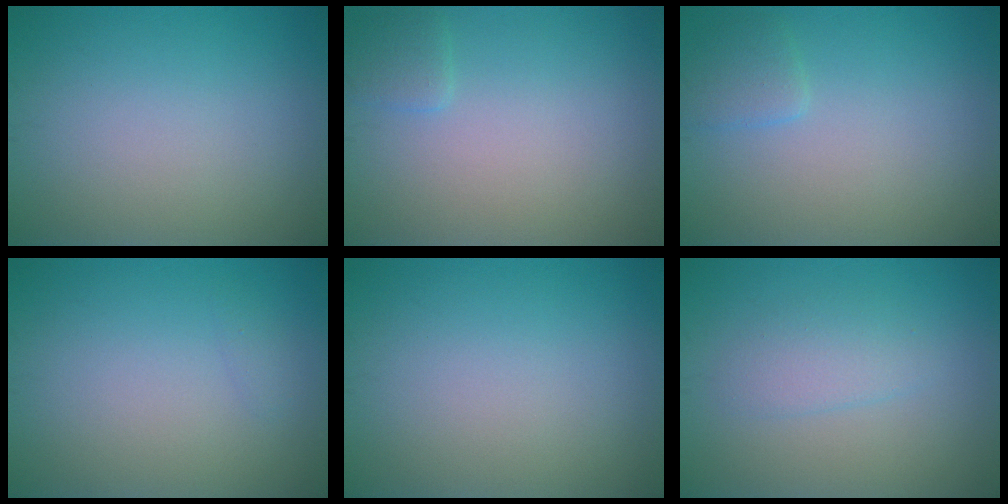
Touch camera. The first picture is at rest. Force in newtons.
{"total": 1.2, "press": 1.2, "slide": 0.2}
{"total": 1.5, "press": 1.5, "slide": 0.2}
{"total": 0.5, "press": 0.5, "slide": 0.0}
{"total": 0.0}
{"total": 2.0, "press": 1.9, "slide": 0.1}